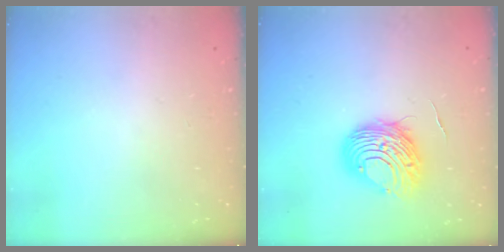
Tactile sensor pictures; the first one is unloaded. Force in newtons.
{"total": 9.5, "press": 9.5, "slide": 1.0}